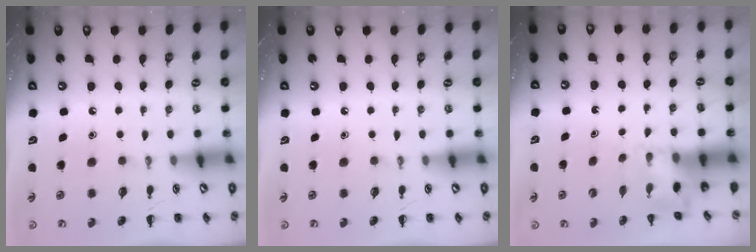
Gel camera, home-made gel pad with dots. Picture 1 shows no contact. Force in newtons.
{"total": 0.0}
{"total": 2.5, "press": 2.5, "slide": 0.5}